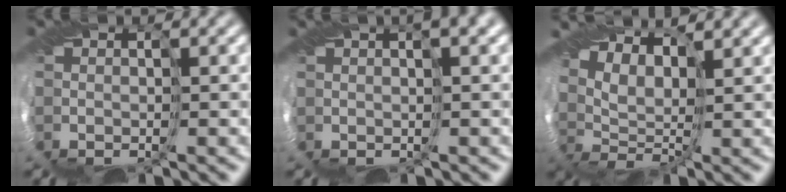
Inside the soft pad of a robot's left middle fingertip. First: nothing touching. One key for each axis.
{"total": 4.3, "fx": 2.4, "fy": 1.1, "fz": 3.4, "tx": -0.043, "ty": 0.017, "tz": 0.020}
{"total": 6.7, "fx": 4.4, "fy": 2.8, "fz": 4.2, "tx": -0.098, "ty": 0.015, "tz": 0.068}